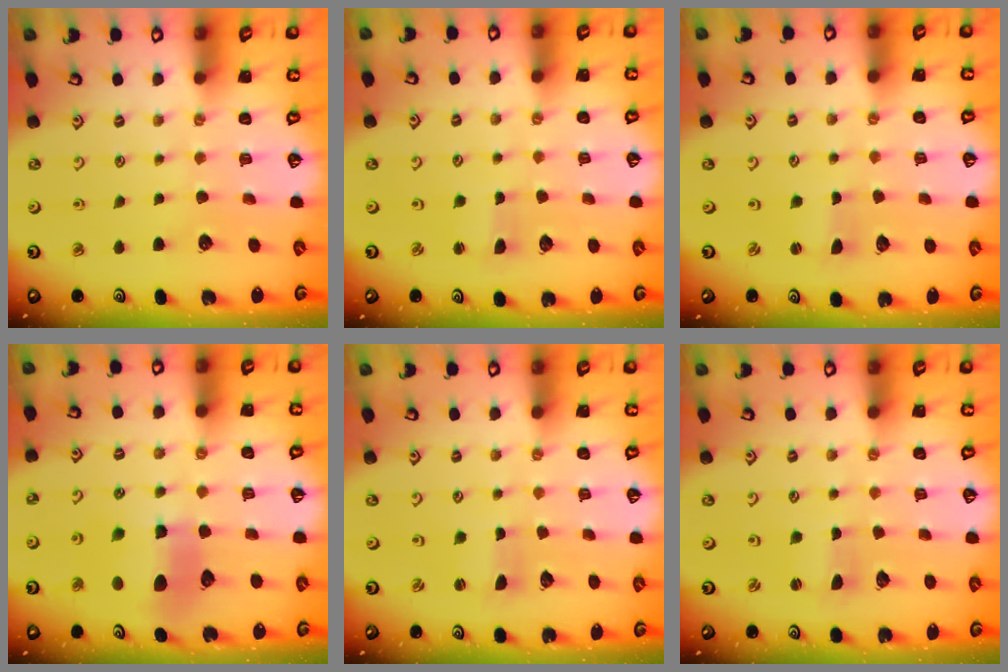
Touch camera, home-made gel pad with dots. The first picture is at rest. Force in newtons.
{"total": 2.1, "press": 2.0, "slide": 0.3}
{"total": 0.6, "press": 0.6, "slide": 0.1}
{"total": 11.1, "press": 11.0, "slide": 1.6}
{"total": 0.8, "press": 0.8, "slide": 0.3}
{"total": 0.6, "press": 0.5, "slide": 0.2}